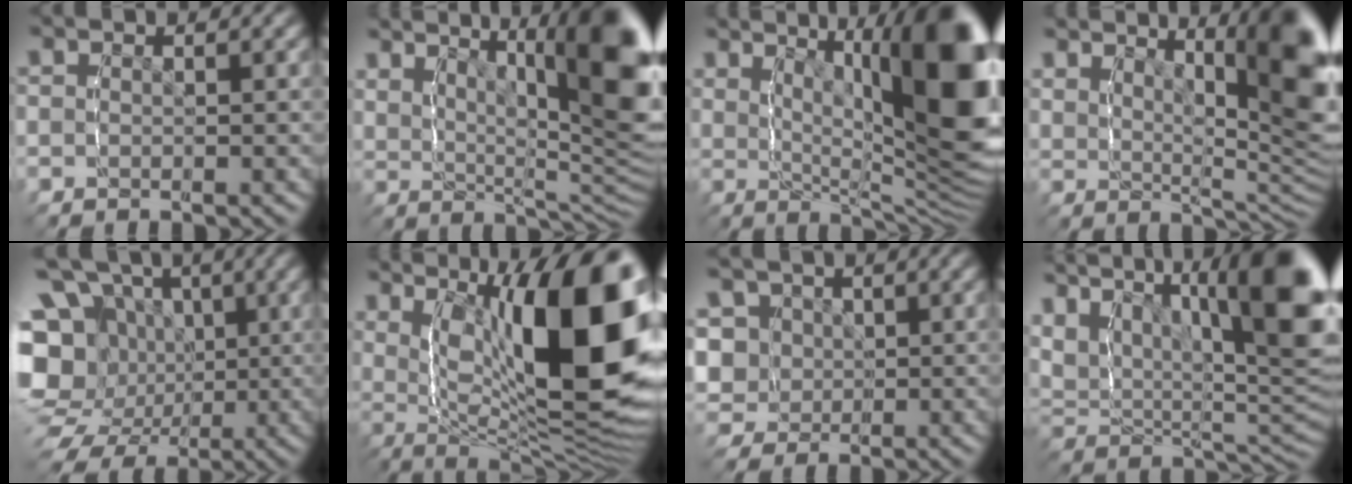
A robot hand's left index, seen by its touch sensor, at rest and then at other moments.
{"total": 13.9, "force": [4.8, 6.8, 11.1], "torque": [-0.132, 0.004, 0.066]}
{"total": 16.1, "force": [3.7, 7.1, 14.0], "torque": [-0.148, 0.004, 0.053]}
{"total": 12.1, "force": [4.5, 4.9, 10.0], "torque": [-0.106, 0.010, 0.066]}
{"total": 15.1, "force": [-2.5, 13.6, 6.0], "torque": [-0.132, -0.063, -0.035]}
{"total": 18.6, "force": [1.5, 9.6, 15.9], "torque": [-0.227, -0.012, 0.027]}
{"total": 8.6, "force": [0.6, 8.3, 2.0], "torque": [-0.079, -0.037, 0.016]}
{"total": 16.8, "force": [4.7, 11.0, 11.7], "torque": [-0.172, 0.007, 0.055]}